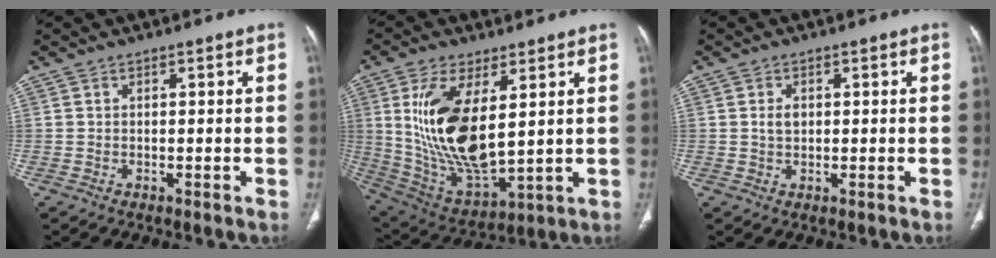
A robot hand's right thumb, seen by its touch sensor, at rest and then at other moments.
{"total": 18.6, "force": [4.1, 8.3, 16.1], "torque": [-0.310, -0.028, 0.097]}
{"total": 2.2, "force": [0.3, 1.5, 1.5], "torque": [-0.027, 0.001, 0.008]}